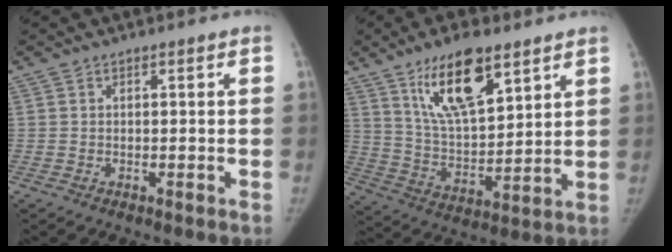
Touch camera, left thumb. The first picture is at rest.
{"total": 15.9, "force": [9.4, 6.1, 11.4], "torque": [-0.171, -0.048, 0.175]}